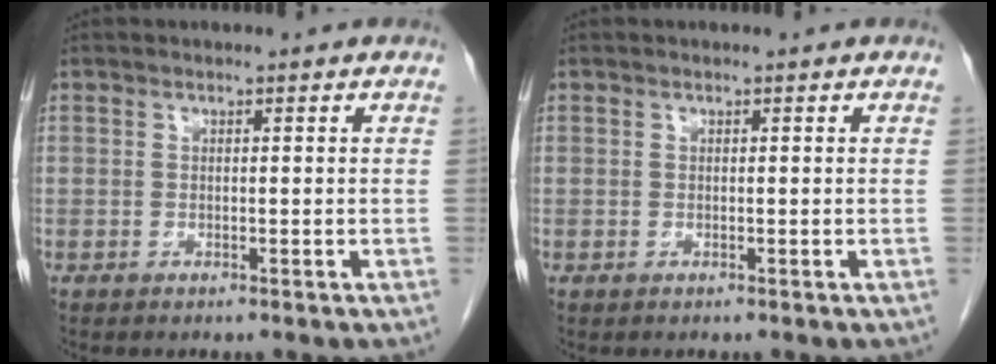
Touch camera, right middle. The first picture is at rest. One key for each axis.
{"total": 0.0}